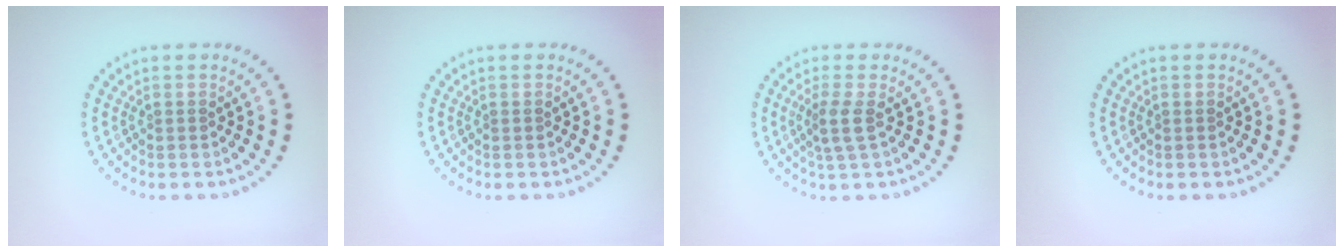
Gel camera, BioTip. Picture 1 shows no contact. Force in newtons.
{"total": 0.0}
{"total": 1.9, "press": 1.6, "slide": 1.1}
{"total": 0.0}